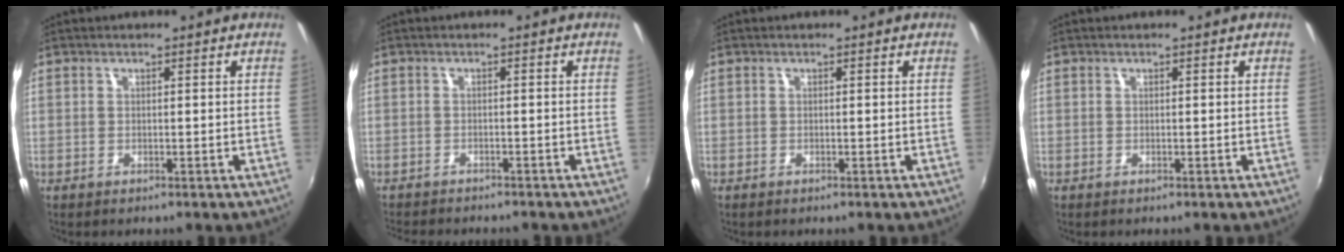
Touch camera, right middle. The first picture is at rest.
{"total": 5.4, "force": [-5.0, 0.9, 1.7], "torque": [-0.047, -0.015, -0.077]}
{"total": 0.0}
{"total": 0.0}